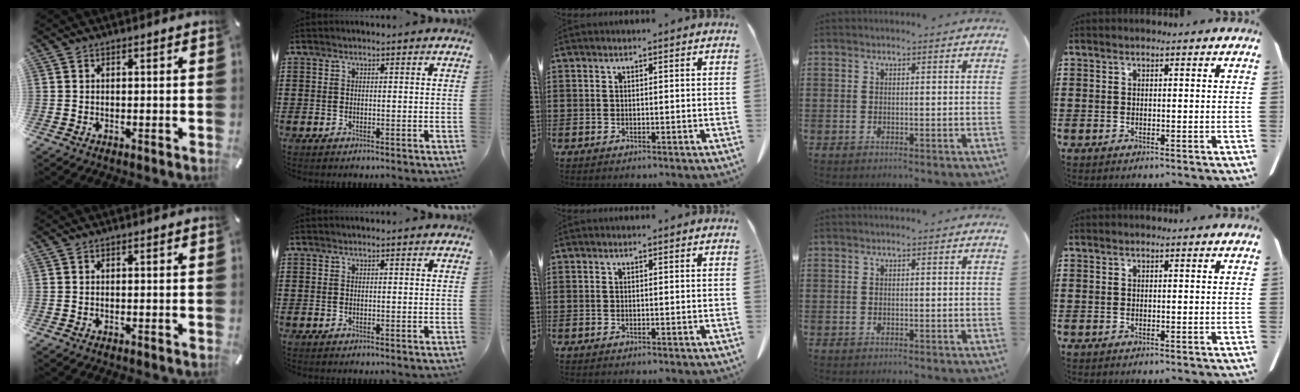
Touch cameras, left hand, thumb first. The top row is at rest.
{}